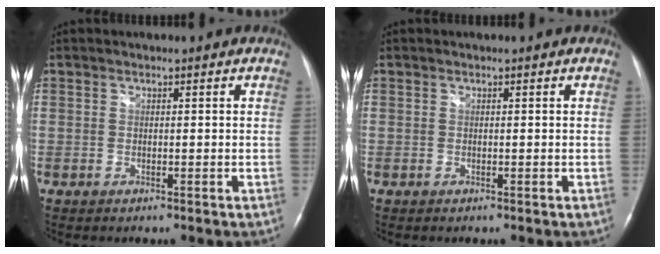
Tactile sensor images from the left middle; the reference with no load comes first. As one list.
[{"total": 0.0}]